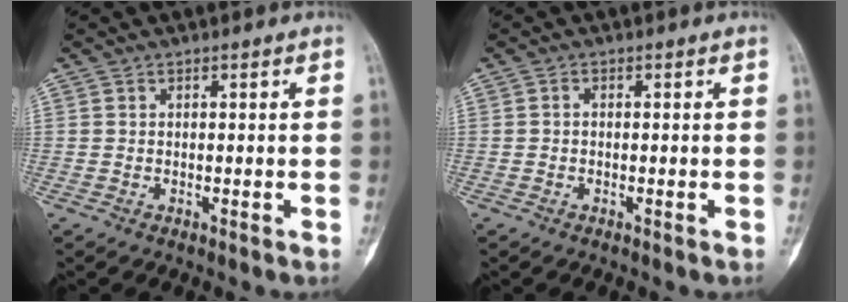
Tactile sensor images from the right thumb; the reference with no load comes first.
{"total": 0.6, "force": [-0.1, 0.4, 0.4], "torque": [-0.005, 0.002, -0.008]}